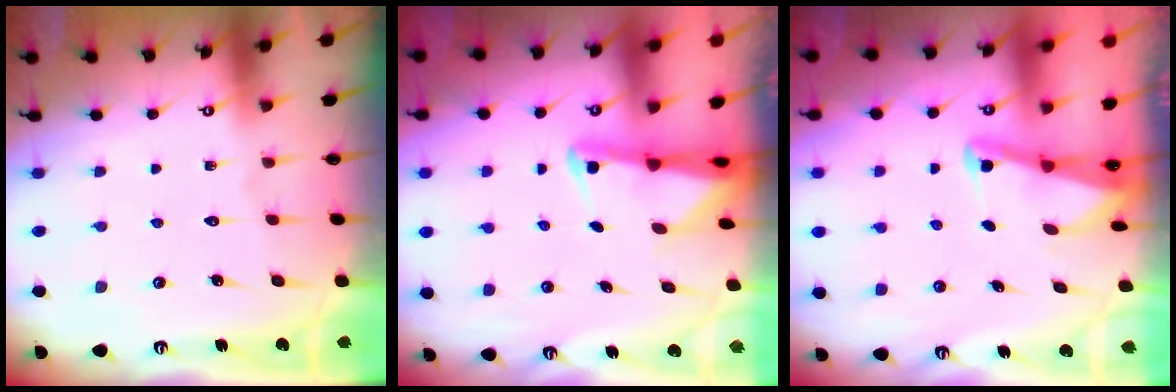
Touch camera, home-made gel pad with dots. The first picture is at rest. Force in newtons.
{"total": 2.3, "press": 2.3, "slide": 0.5}
{"total": 2.2, "press": 2.2, "slide": 0.3}